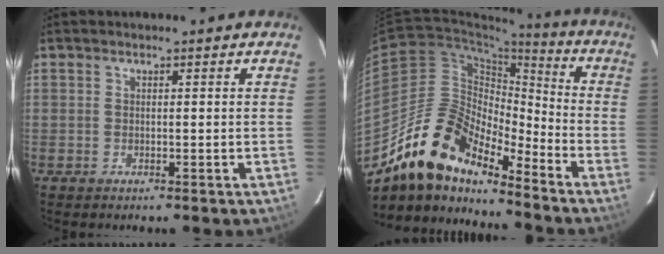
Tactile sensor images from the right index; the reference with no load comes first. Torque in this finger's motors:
{"motor_torque": [0.51, -0.61, 0.80, 0.16]}